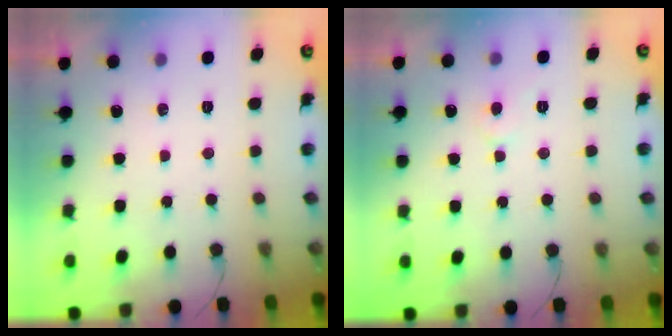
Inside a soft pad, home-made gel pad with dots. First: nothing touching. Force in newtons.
{"total": 3.9, "press": 3.9, "slide": 0.4}